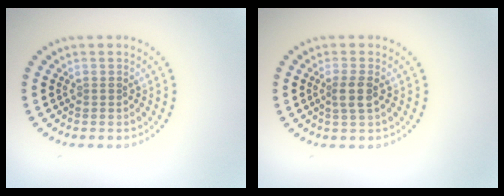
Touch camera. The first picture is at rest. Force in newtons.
{"total": 2.0, "press": 1.7, "slide": 0.9}